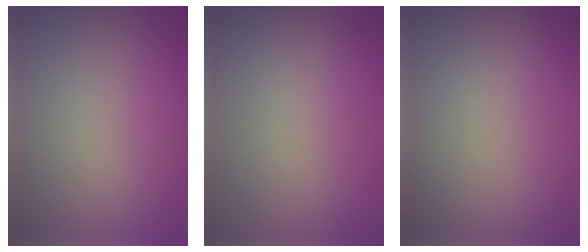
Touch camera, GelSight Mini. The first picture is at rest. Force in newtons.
{"total": 0.0}
{"total": 0.0}